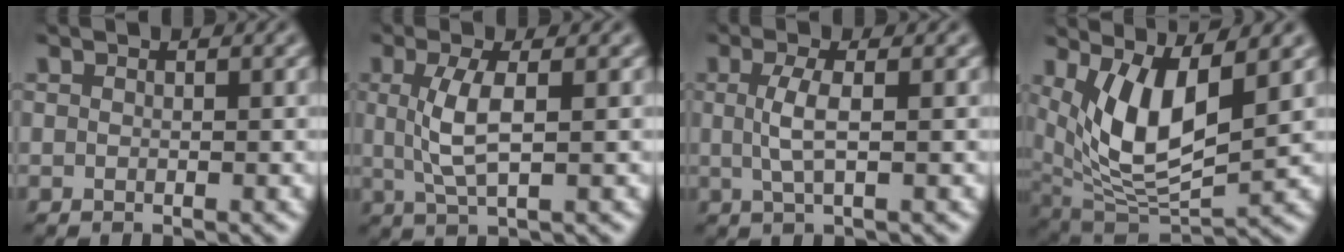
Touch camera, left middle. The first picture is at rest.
{"total": 3.6, "force": [0.4, 0.9, 3.4], "torque": [-0.076, -0.002, 0.010]}
{"total": 2.5, "force": [0.2, 0.6, 2.5], "torque": [-0.055, 0.003, 0.002]}
{"total": 8.0, "force": [2.4, 3.2, 7.0], "torque": [-0.145, -0.018, 0.048]}